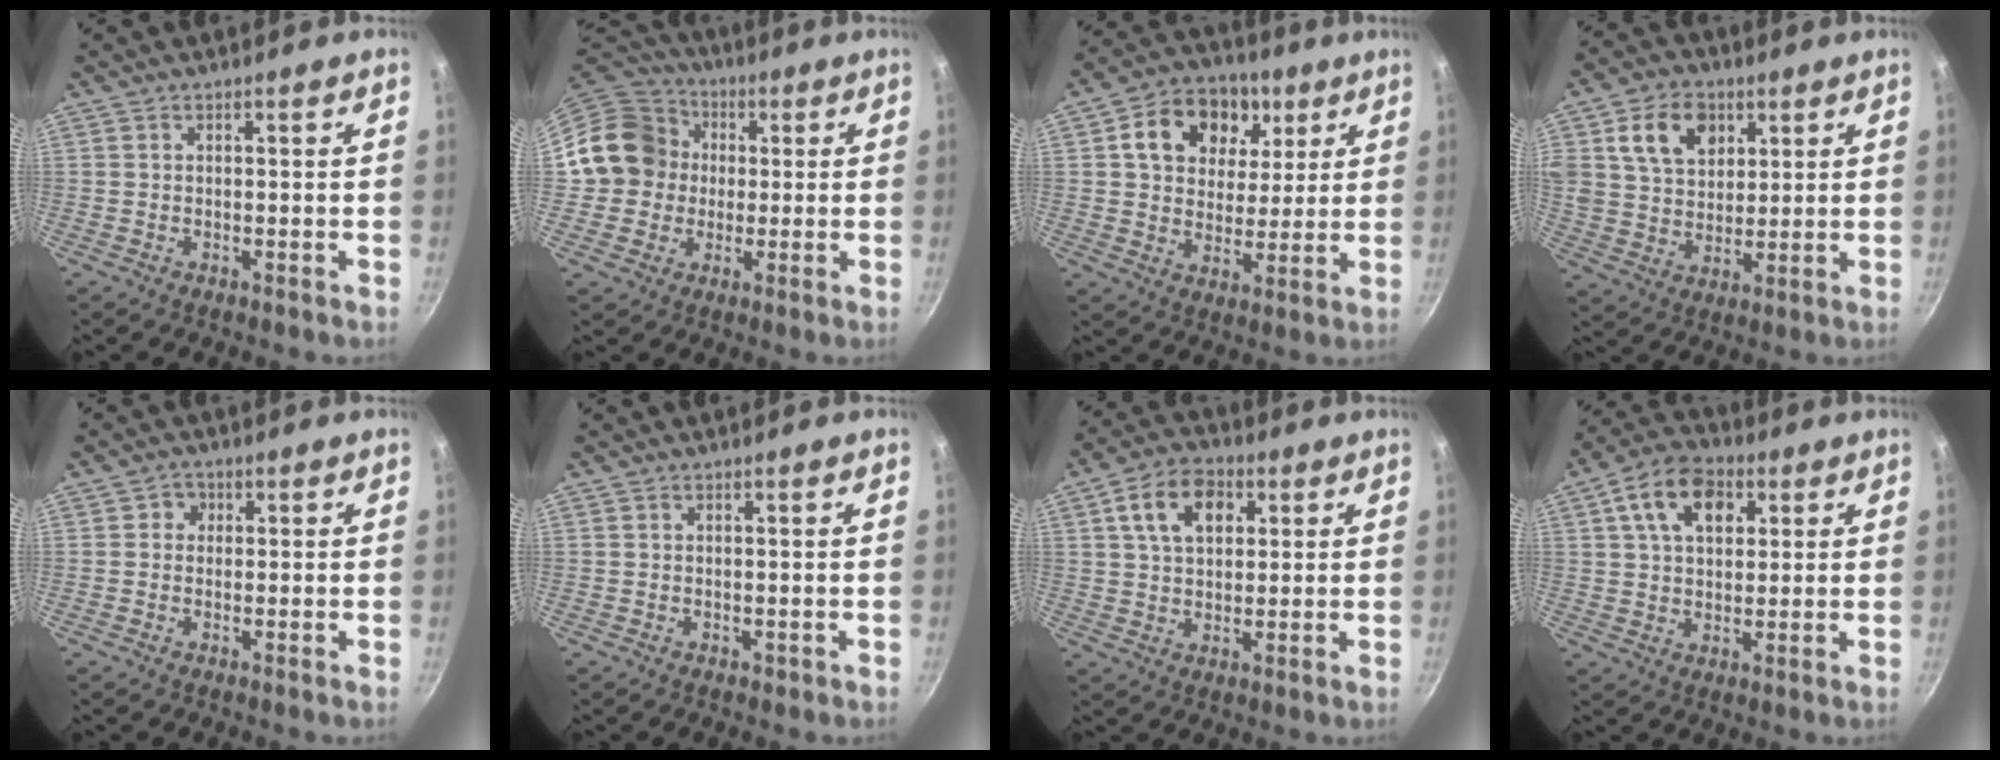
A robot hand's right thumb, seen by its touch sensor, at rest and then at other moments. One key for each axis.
{"total": 13.2, "fx": 1.1, "fy": 12.2, "fz": 5.1, "tx": -0.059, "ty": 0.030, "tz": 0.008}
{"total": 15.4, "fx": 5.6, "fy": 11.8, "fz": 8.2, "tx": -0.111, "ty": -0.001, "tz": 0.081}
{"total": 12.5, "fx": 4.8, "fy": 9.1, "fz": 7.1, "tx": -0.100, "ty": -0.008, "tz": 0.083}
{"total": 2.2, "fx": 0.3, "fy": 2.1, "fz": 0.6, "tx": 0.007, "ty": 0.000, "tz": -0.002}
{"total": 0.0}
{"total": 10.5, "fx": 3.4, "fy": 7.1, "fz": 7.0, "tx": -0.097, "ty": 0.005, "tz": 0.049}
{"total": 11.9, "fx": 4.1, "fy": 7.9, "fz": 7.9, "tx": -0.113, "ty": 0.005, "tz": 0.057}